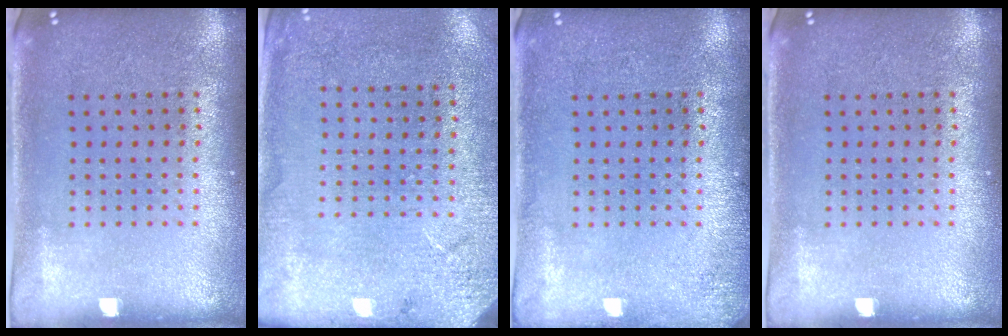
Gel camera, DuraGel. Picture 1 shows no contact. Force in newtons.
{"total": 2.6, "press": 2.4, "slide": 0.9}
{"total": 1.2, "press": 1.1, "slide": 0.2}
{"total": 0.0}